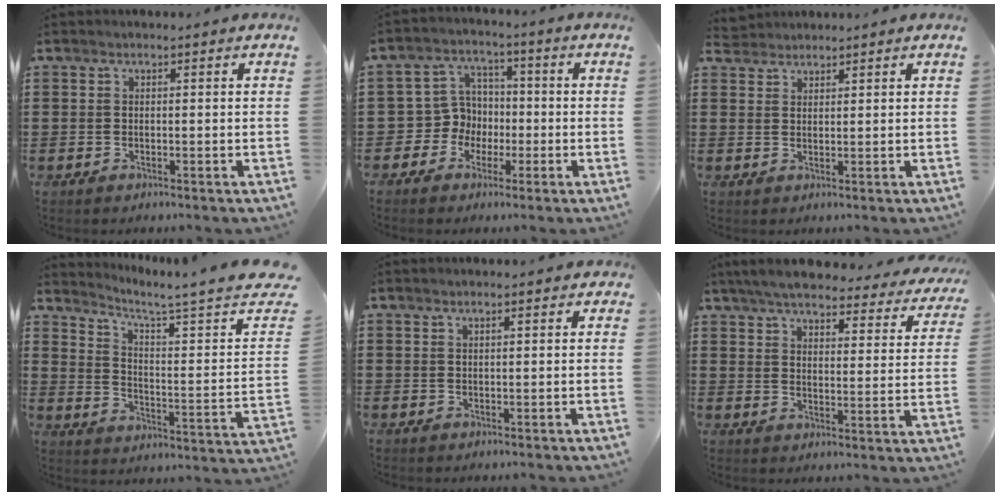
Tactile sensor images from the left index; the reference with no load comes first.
{"total": 6.1, "force": [-1.1, 5.9, 1.2], "torque": [-0.055, 0.006, -0.024]}
{"total": 1.7, "force": [1.7, 0.4, -0.2], "torque": [-0.002, 0.002, 0.034]}
{"total": 3.6, "force": [2.1, -0.8, 2.8], "torque": [-0.068, -0.030, 0.022]}
{"total": 0.9, "force": [0.1, 0.1, 0.9], "torque": [-0.017, 0.002, 0.001]}
{"total": 5.5, "force": [5.1, 0.4, 2.0], "torque": [-0.063, -0.033, 0.085]}